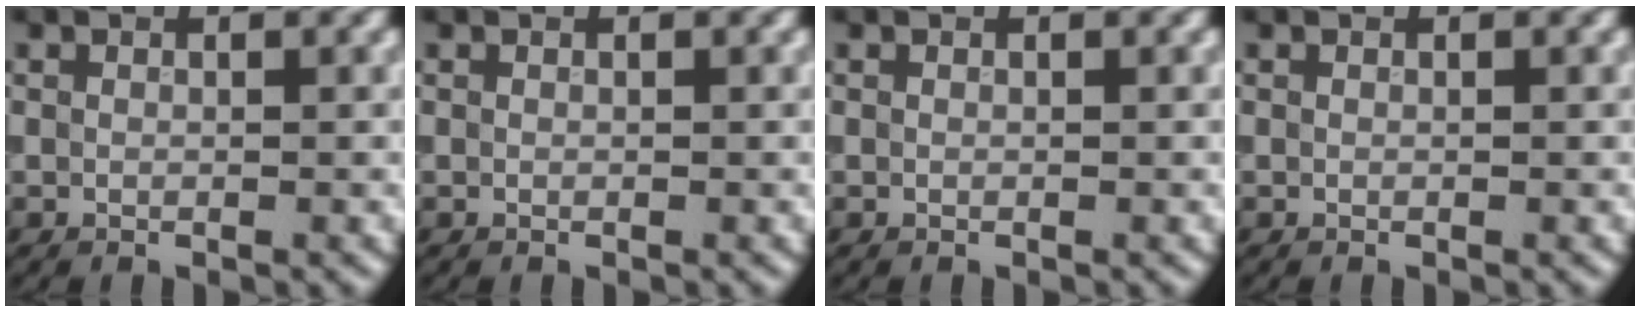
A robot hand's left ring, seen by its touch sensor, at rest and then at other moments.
{"total": 0.0}
{"total": 0.0}
{"total": 0.0}